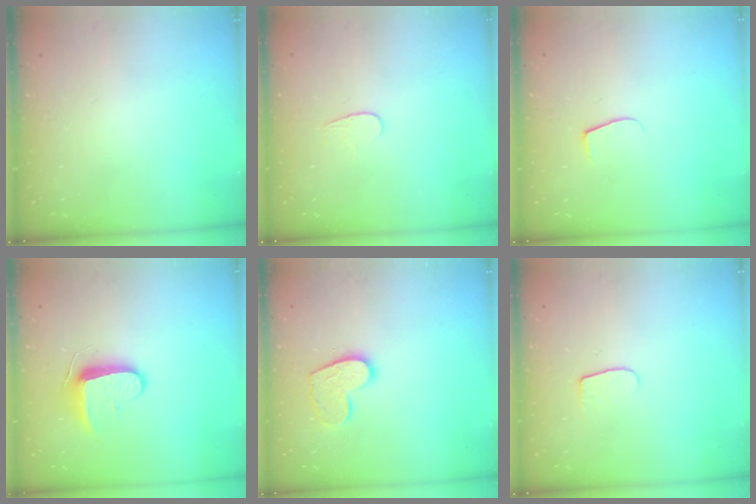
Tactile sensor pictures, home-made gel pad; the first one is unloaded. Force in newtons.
{"total": 4.3, "press": 4.3, "slide": 0.3}
{"total": 5.3, "press": 5.2, "slide": 0.4}
{"total": 8.7, "press": 8.7, "slide": 0.9}
{"total": 11.7, "press": 11.7, "slide": 0.8}
{"total": 5.8, "press": 5.8, "slide": 0.7}